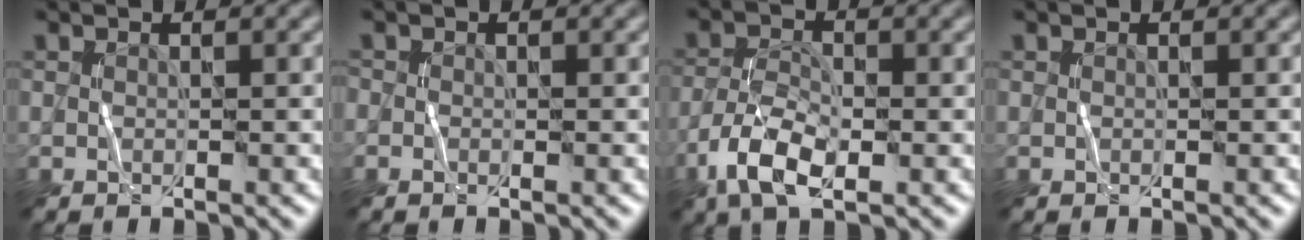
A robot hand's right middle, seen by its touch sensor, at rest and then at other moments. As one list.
[{"total": 0.5, "force": [-0.2, 0.4, 0.2], "torque": [-0.002, 0.000, -0.002]}, {"total": 4.9, "force": [-2.4, 2.1, 3.7], "torque": [-0.078, -0.001, -0.049]}, {"total": 0.0}]